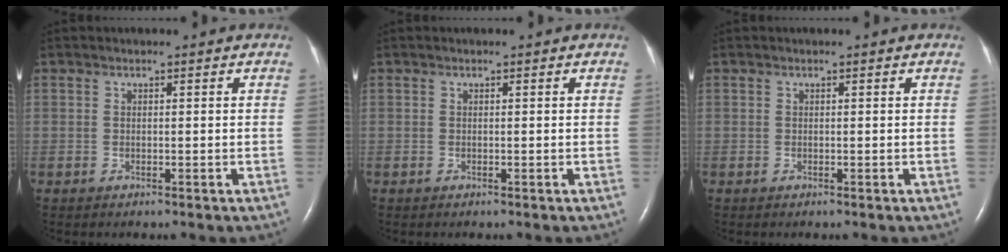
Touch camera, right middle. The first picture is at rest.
{"total": 0.0}
{"total": 0.0}